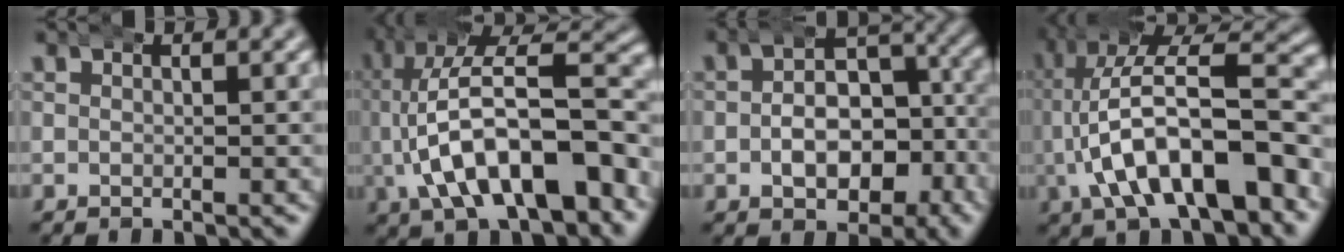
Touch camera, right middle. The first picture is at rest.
{"total": 13.3, "force": [-1.9, 7.3, 11.0], "torque": [-0.179, -0.006, -0.020]}
{"total": 7.5, "force": [-1.7, 5.3, 5.0], "torque": [-0.051, -0.006, -0.027]}
{"total": 12.3, "force": [-2.3, 6.6, 10.1], "torque": [-0.166, -0.004, -0.027]}